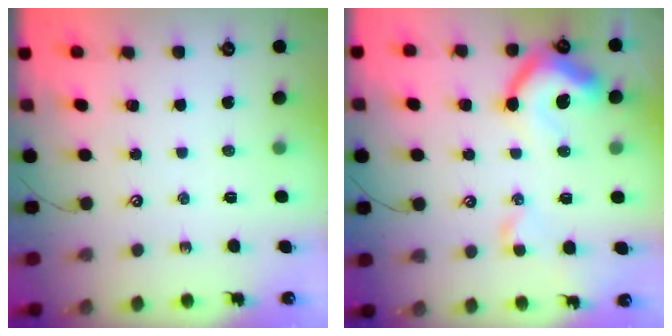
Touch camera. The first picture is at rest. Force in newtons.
{"total": 10.8, "press": 10.7, "slide": 1.6}